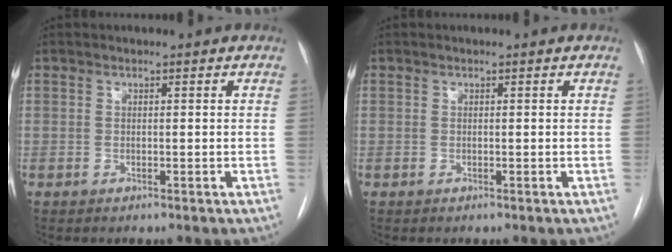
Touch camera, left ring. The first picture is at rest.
{"total": 0.0}